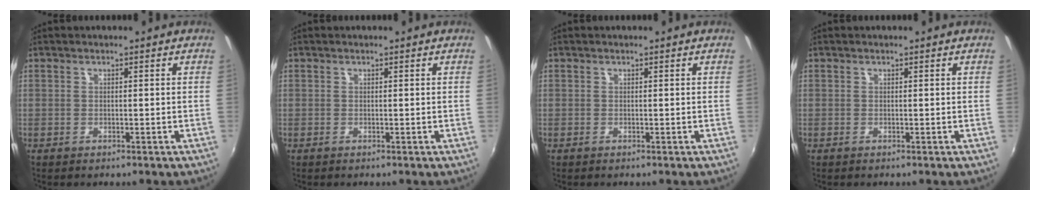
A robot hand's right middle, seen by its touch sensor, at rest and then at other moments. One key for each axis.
{"total": 0.0}
{"total": 0.0}
{"total": 0.0}